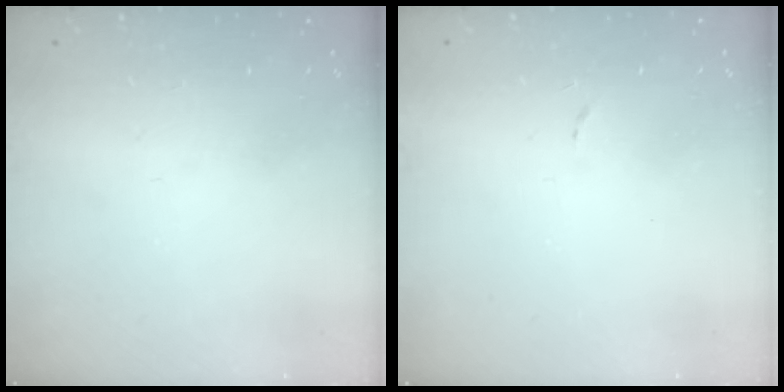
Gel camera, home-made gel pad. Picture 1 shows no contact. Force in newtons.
{"total": 4.2, "press": 4.1, "slide": 0.7}